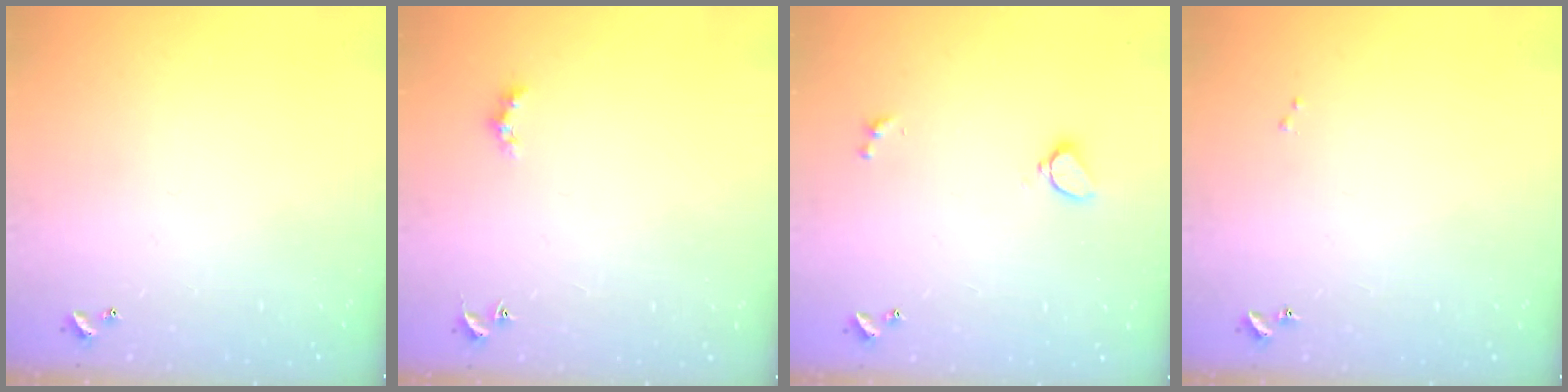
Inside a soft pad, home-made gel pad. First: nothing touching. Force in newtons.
{"total": 2.2, "press": 2.1, "slide": 0.5}
{"total": 2.9, "press": 2.3, "slide": 1.9}
{"total": 0.0}